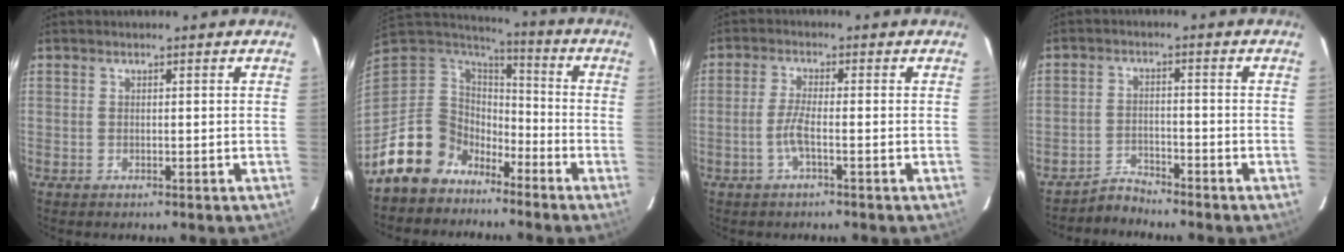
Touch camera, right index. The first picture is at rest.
{"total": 12.9, "force": [-9.0, 9.0, 2.3], "torque": [-0.078, 0.030, -0.161]}
{"total": 3.4, "force": [-1.5, 0.1, 3.1], "torque": [-0.071, 0.000, -0.031]}
{"total": 3.5, "force": [-3.5, 0.4, -0.5], "torque": [0.002, 0.009, -0.064]}